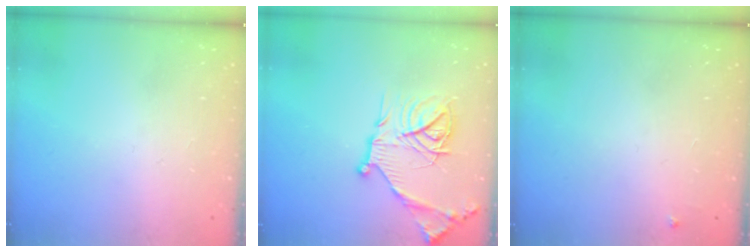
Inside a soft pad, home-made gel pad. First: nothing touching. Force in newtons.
{"total": 18.5, "press": 18.4, "slide": 1.9}
{"total": 3.2, "press": 3.2, "slide": 0.5}